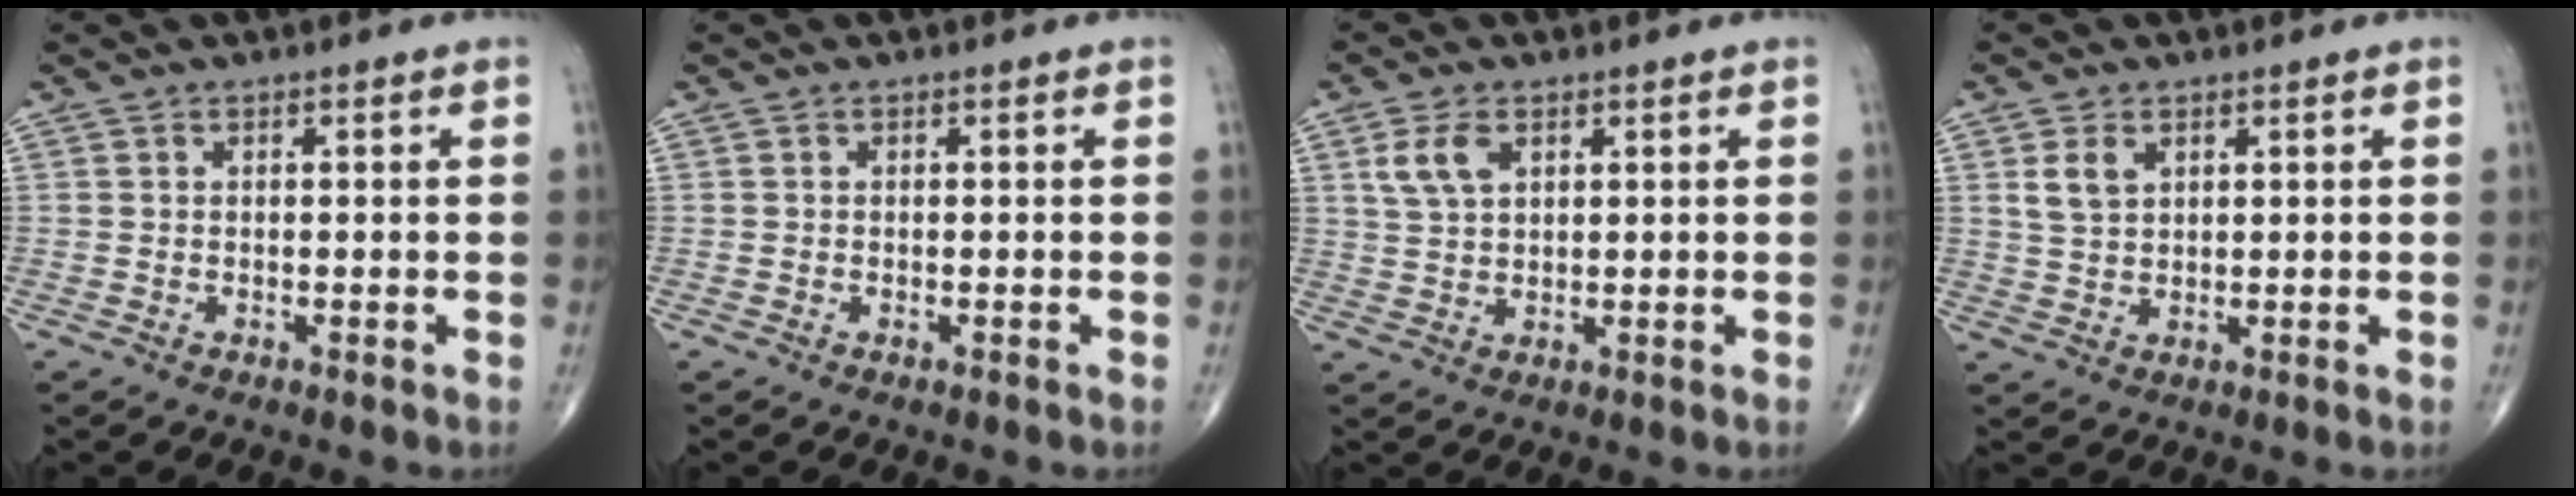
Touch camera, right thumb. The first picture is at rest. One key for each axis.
{"total": 0.0}
{"total": 5.4, "fx": 2.2, "fy": 3.2, "fz": 3.7, "tx": -0.069, "ty": -0.002, "tz": 0.048}
{"total": 4.1, "fx": 1.8, "fy": 2.7, "fz": 2.6, "tx": -0.044, "ty": -0.006, "tz": 0.040}